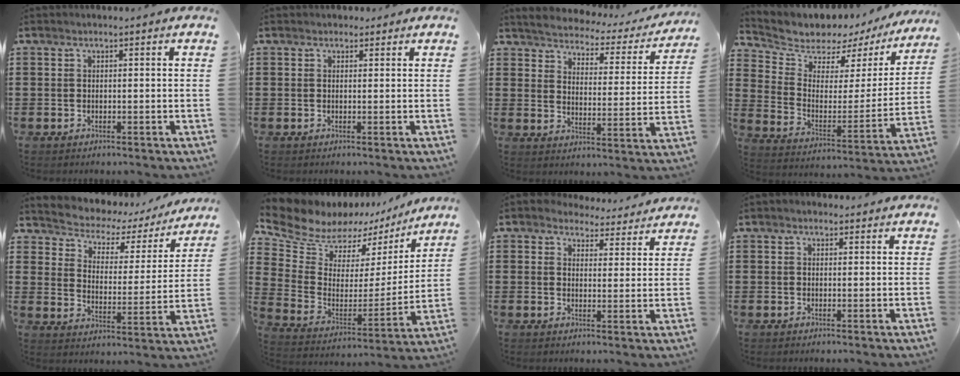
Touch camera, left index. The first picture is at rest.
{"total": 0.9, "force": [0.6, 0.7, 0.2], "torque": [0.002, 0.001, 0.010]}
{"total": 2.9, "force": [2.9, 0.2, 0.1], "torque": [-0.025, -0.028, 0.040]}
{"total": 5.4, "force": [4.9, 2.2, 0.0], "torque": [-0.042, -0.047, 0.080]}
{"total": 3.2, "force": [2.7, 1.6, 0.6], "torque": [-0.036, -0.028, 0.035]}
{"total": 9.2, "force": [8.3, 3.7, 1.3], "torque": [-0.074, -0.069, 0.145]}
{"total": 3.9, "force": [3.7, 0.9, 0.7], "torque": [-0.029, -0.015, 0.068]}
{"total": 0.8, "force": [0.3, 0.6, 0.4], "torque": [-0.009, 0.006, 0.005]}